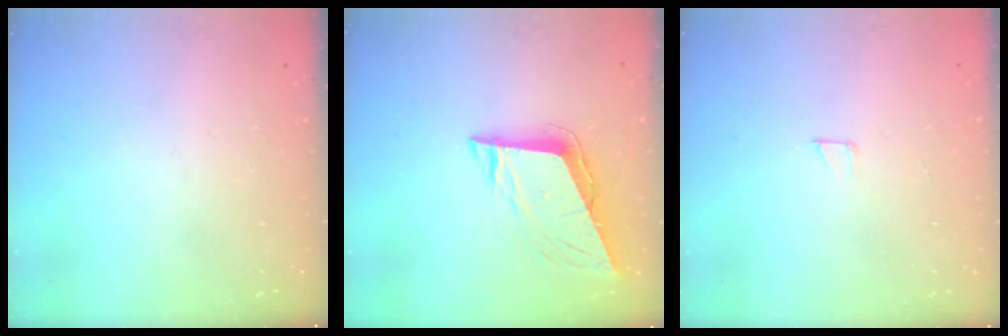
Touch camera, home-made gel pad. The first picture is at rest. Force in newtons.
{"total": 8.9, "press": 8.4, "slide": 2.7}
{"total": 2.0, "press": 2.0, "slide": 0.0}